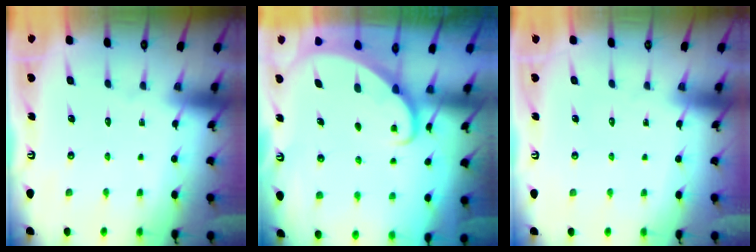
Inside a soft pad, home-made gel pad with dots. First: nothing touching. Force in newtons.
{"total": 2.0, "press": 2.0, "slide": 0.3}
{"total": 0.0}